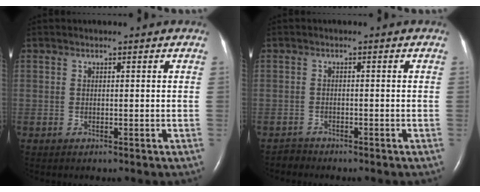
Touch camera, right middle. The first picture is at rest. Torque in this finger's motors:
{"motor_torque": [0.00, 0.00, -0.04, -0.01]}